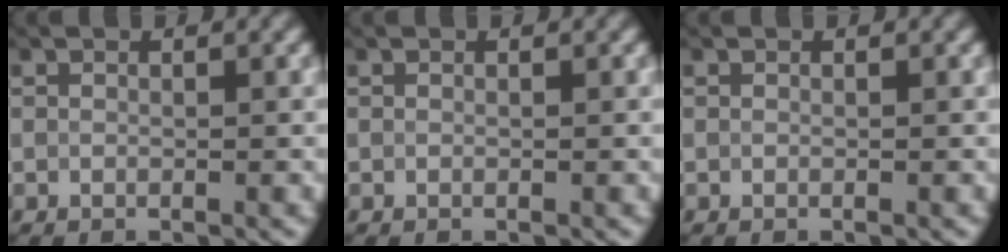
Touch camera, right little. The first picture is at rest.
{"total": 0.0}
{"total": 0.0}